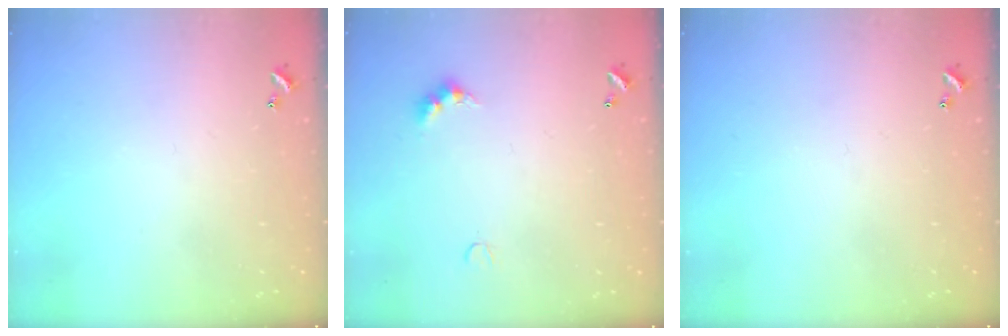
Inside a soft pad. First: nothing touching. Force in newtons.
{"total": 2.9, "press": 2.8, "slide": 0.7}
{"total": 0.0}